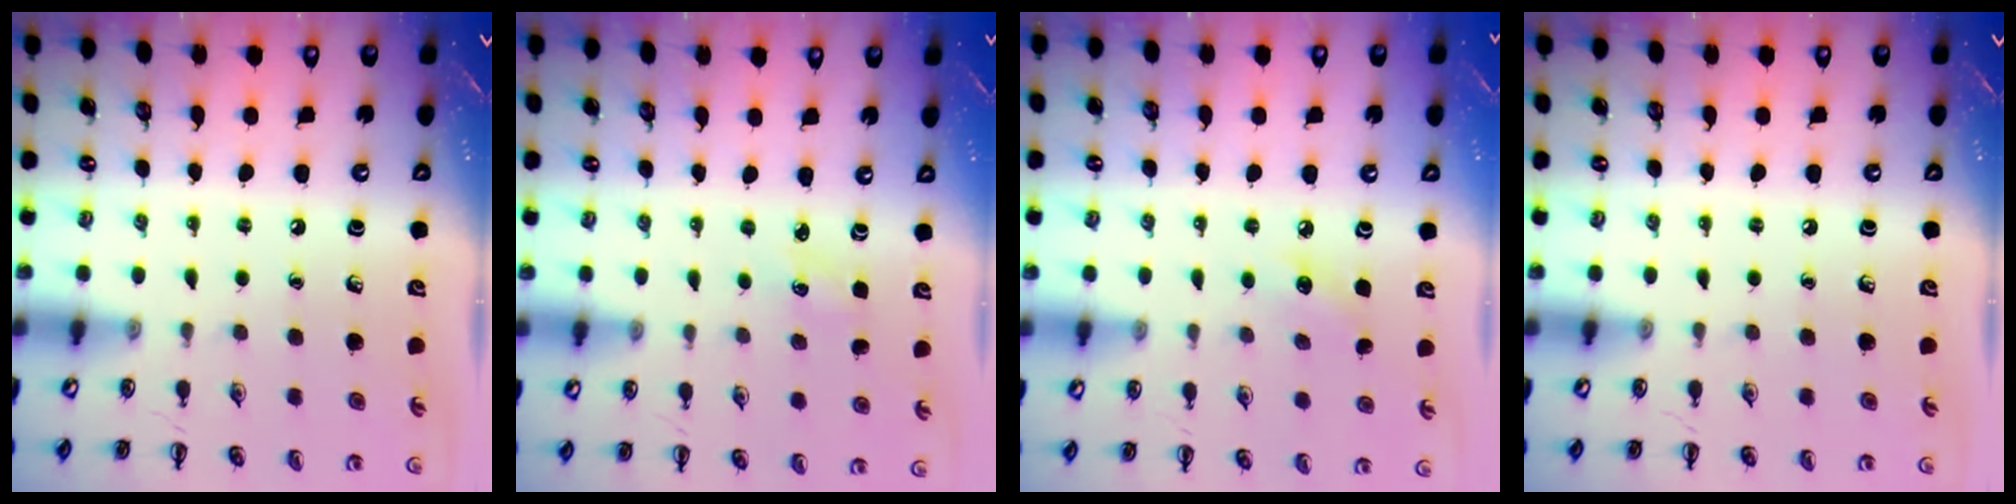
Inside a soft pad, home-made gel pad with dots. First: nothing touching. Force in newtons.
{"total": 1.4, "press": 1.3, "slide": 0.4}
{"total": 5.8, "press": 5.6, "slide": 1.4}
{"total": 0.0}